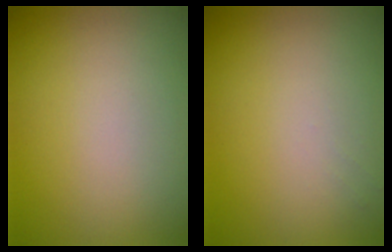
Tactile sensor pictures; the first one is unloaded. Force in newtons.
{"total": 0.6, "press": 0.5, "slide": 0.3}